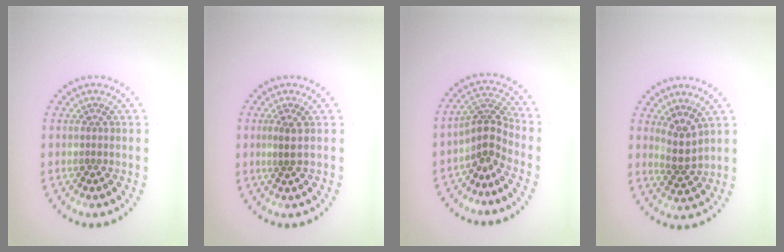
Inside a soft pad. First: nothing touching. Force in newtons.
{"total": 1.2, "press": 0.9, "slide": 0.7}
{"total": 2.9, "press": 1.9, "slide": 2.1}
{"total": 2.3, "press": 1.7, "slide": 1.6}